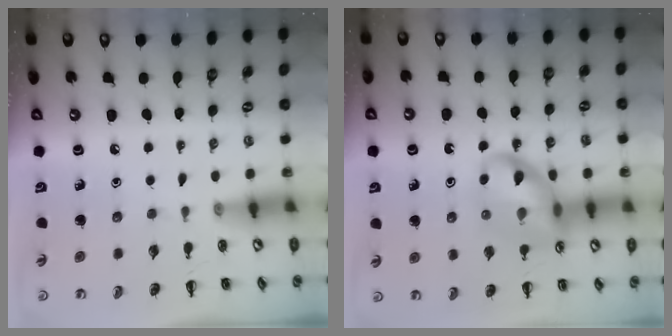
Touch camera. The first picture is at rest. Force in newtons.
{"total": 13.5, "press": 13.4, "slide": 1.8}